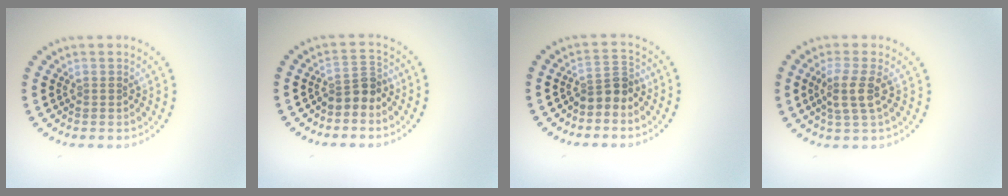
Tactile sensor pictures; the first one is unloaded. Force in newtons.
{"total": 2.4, "press": 1.8, "slide": 1.6}
{"total": 2.4, "press": 1.8, "slide": 1.6}
{"total": 2.7, "press": 2.2, "slide": 1.5}